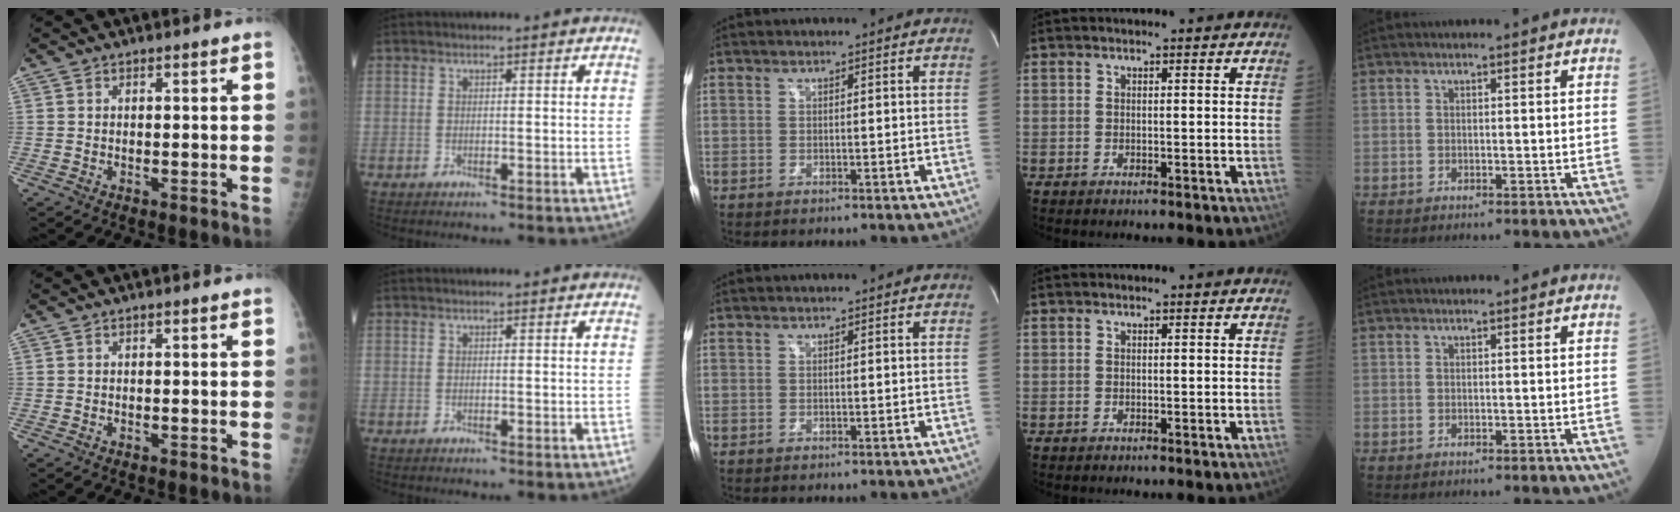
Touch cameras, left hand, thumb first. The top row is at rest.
{}